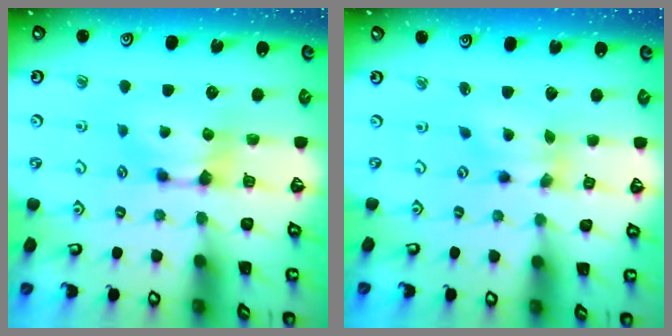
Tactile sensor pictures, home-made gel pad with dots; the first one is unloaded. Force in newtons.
{"total": 2.6, "press": 2.1, "slide": 1.6}